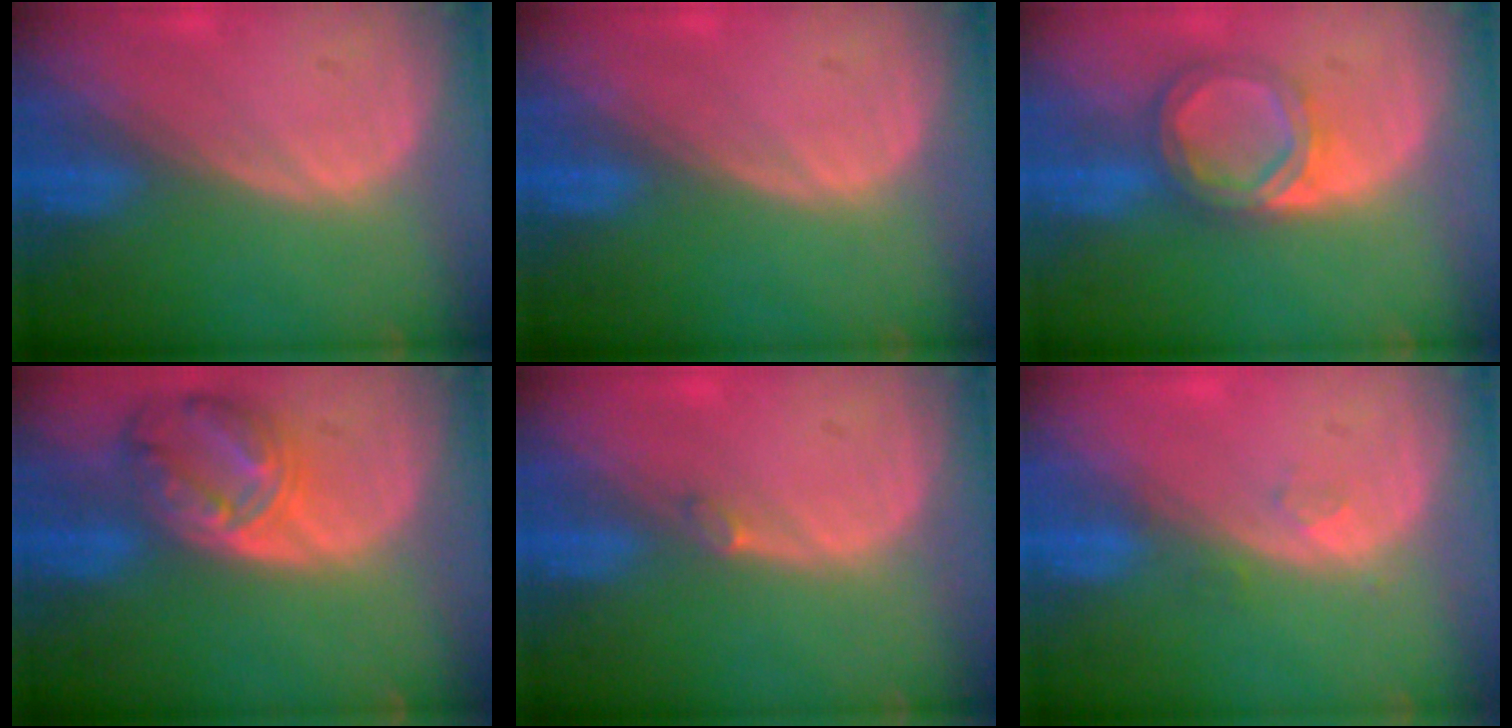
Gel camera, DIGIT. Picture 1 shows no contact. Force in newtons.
{"total": 0.0}
{"total": 5.6, "press": 5.3, "slide": 2.0}
{"total": 8.2, "press": 7.1, "slide": 4.0}
{"total": 0.8, "press": 0.8, "slide": 0.2}
{"total": 1.4, "press": 1.3, "slide": 0.6}